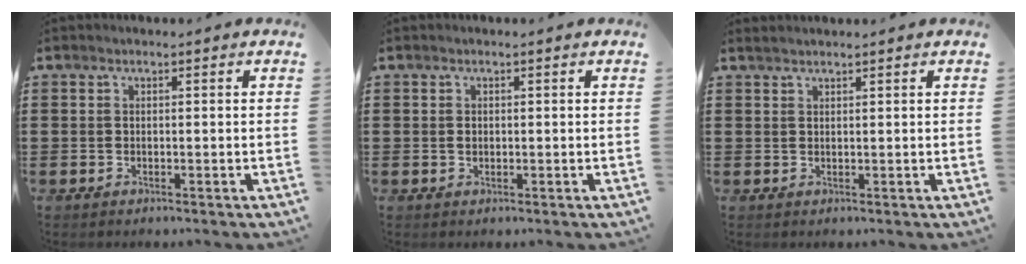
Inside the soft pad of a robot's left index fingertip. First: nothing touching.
{"total": 0.7, "force": [0.1, 0.5, 0.5], "torque": [-0.012, 0.002, 0.002]}
{"total": 0.9, "force": [0.8, -0.1, 0.2], "torque": [-0.005, -0.001, 0.017]}